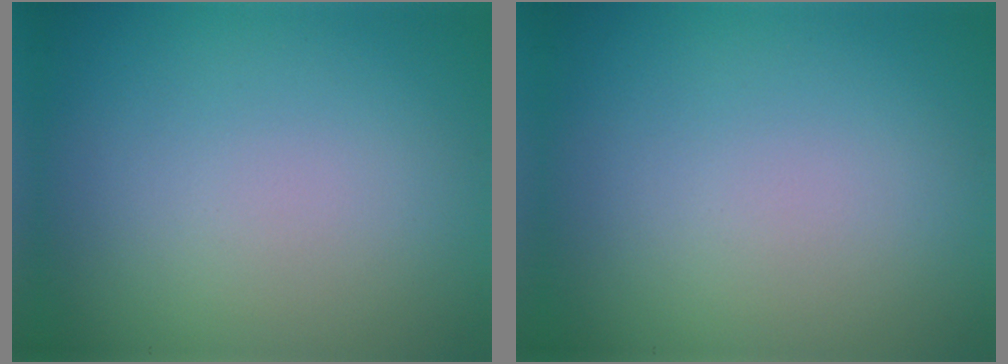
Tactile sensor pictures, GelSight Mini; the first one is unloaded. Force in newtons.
{"total": 0.0}